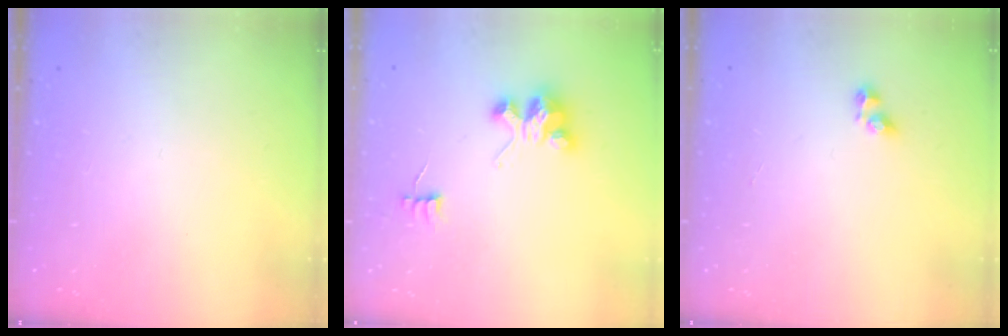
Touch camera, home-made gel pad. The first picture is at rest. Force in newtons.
{"total": 3.6, "press": 3.6, "slide": 0.0}
{"total": 3.3, "press": 3.1, "slide": 1.2}